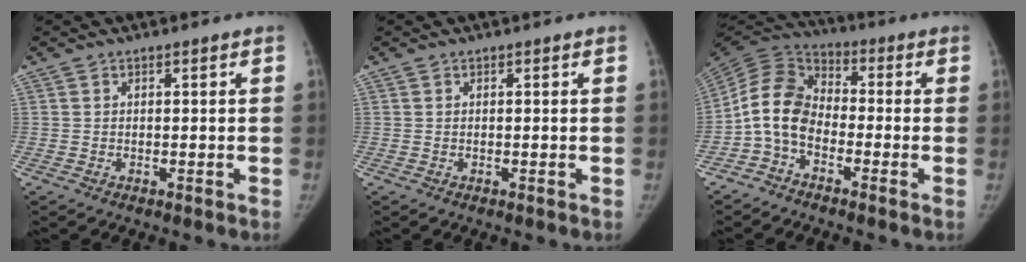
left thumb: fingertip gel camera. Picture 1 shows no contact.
{"total": 0.0}
{"total": 10.3, "force": [-3.2, 7.3, 6.6], "torque": [-0.125, 0.048, -0.079]}